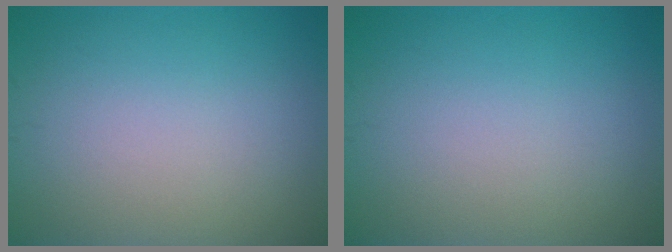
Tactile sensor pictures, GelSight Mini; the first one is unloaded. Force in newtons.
{"total": 0.0}